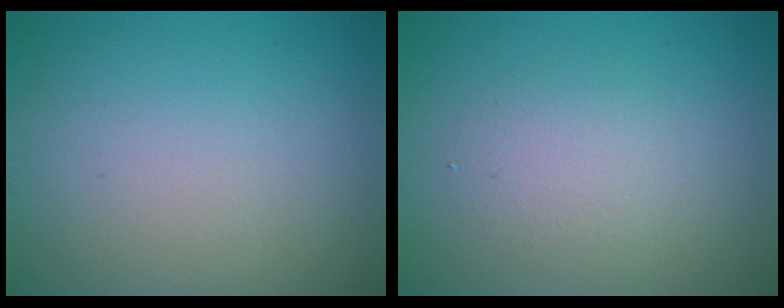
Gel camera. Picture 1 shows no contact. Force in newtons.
{"total": 2.4, "press": 2.4, "slide": 0.3}